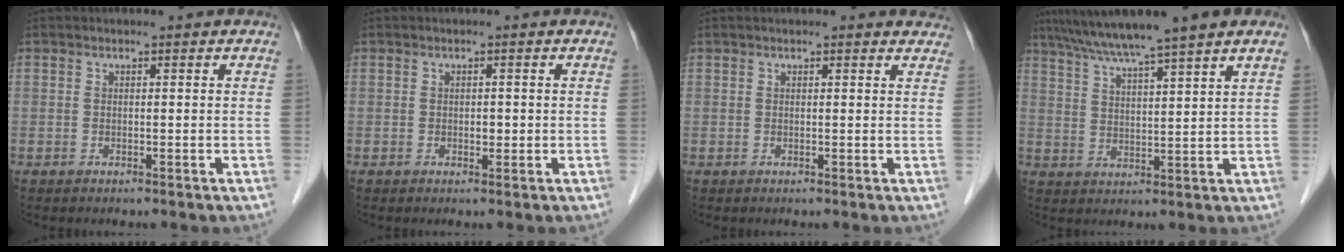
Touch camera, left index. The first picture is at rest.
{"total": 1.0, "force": [-0.1, 0.7, 0.8], "torque": [-0.010, 0.002, 0.000]}
{"total": 4.8, "force": [4.5, 0.9, 1.5], "torque": [-0.009, 0.013, 0.036]}
{"total": 11.3, "force": [9.1, -1.1, 6.7], "torque": [-0.117, 0.024, 0.140]}